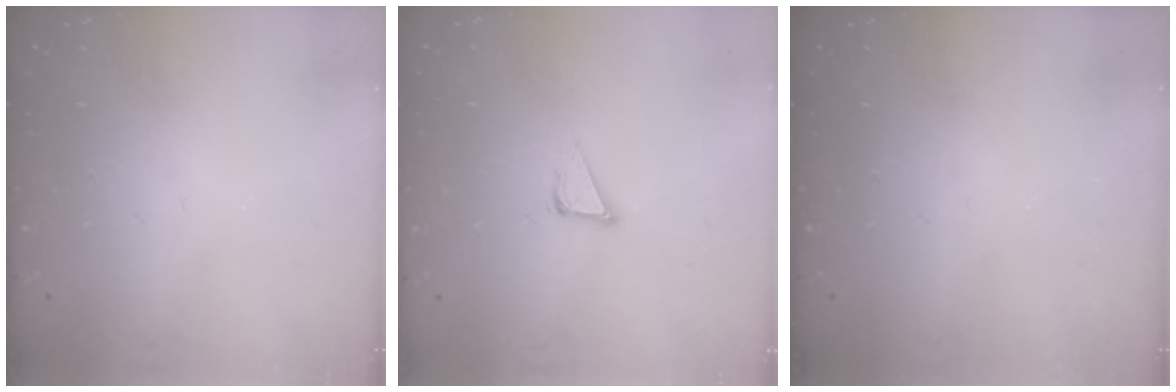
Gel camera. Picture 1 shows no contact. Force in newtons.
{"total": 3.8, "press": 3.8, "slide": 0.2}
{"total": 0.0}